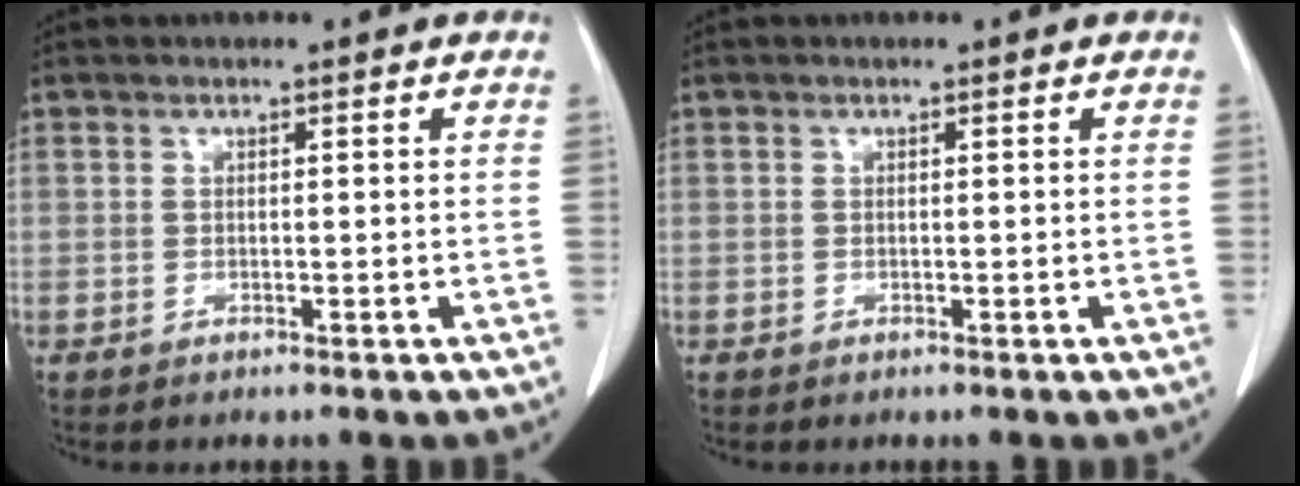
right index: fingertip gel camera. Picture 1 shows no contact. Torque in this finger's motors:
{"motor_torque": [0.00, 0.00, 0.00, 0.00]}